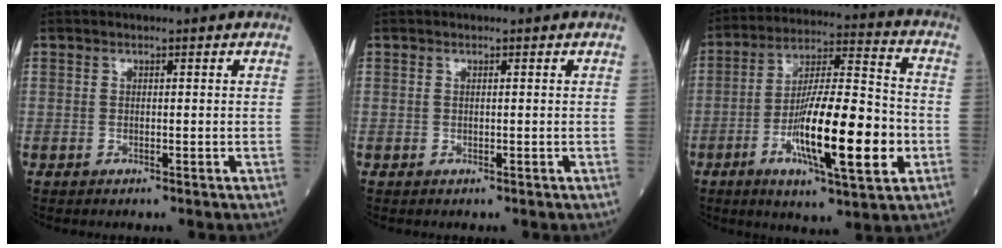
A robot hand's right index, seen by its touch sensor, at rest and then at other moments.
{"total": 0.0}
{"total": 17.9, "force": [-5.1, 2.8, 16.9], "torque": [-0.299, -0.008, -0.083]}